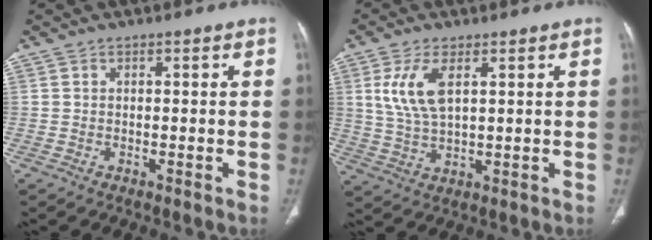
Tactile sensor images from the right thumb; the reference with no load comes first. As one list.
[{"total": 8.1, "force": [2.8, 3.6, 6.7], "torque": [-0.145, -0.009, 0.062]}]